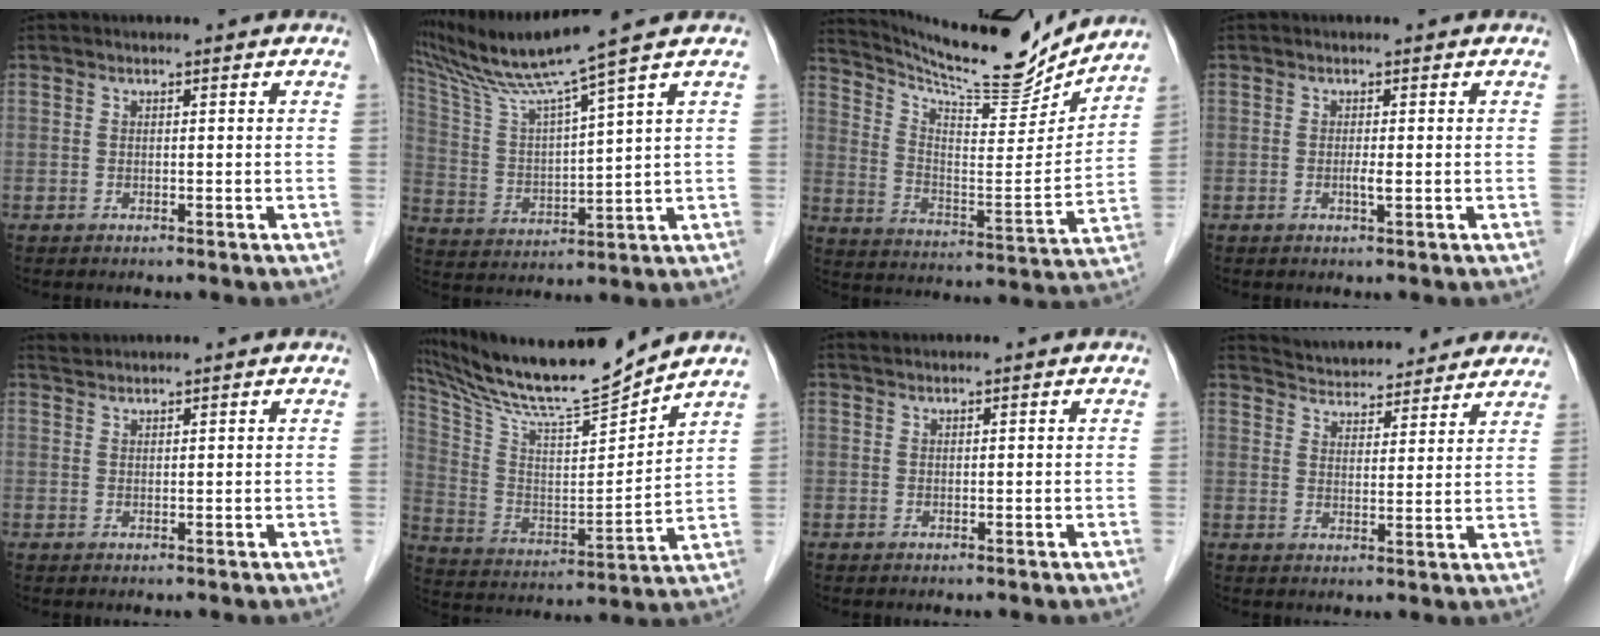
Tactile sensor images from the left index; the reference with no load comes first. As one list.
[{"total": 12.0, "force": [9.7, -2.6, 6.6], "torque": [-0.130, 0.002, 0.185]}, {"total": 18.0, "force": [17.1, 0.9, 5.6], "torque": [-0.108, -0.045, 0.261]}, {"total": 1.2, "force": [-0.2, -0.1, 1.2], "torque": [-0.024, -0.003, -0.003]}, {"total": 2.5, "force": [2.4, -0.2, 0.3], "torque": [-0.004, 0.024, 0.048]}, {"total": 16.4, "force": [15.2, -0.6, 6.1], "torque": [-0.128, -0.021, 0.274]}, {"total": 1.8, "force": [1.7, -0.1, 0.6], "torque": [-0.007, 0.023, 0.033]}, {"total": 15.9, "force": [15.0, 3.6, 3.8], "torque": [-0.047, 0.021, 0.201]}]